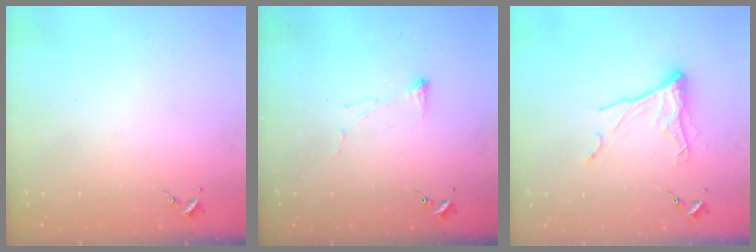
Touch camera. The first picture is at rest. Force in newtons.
{"total": 3.8, "press": 3.8, "slide": 0.6}
{"total": 13.2, "press": 13.2, "slide": 0.8}